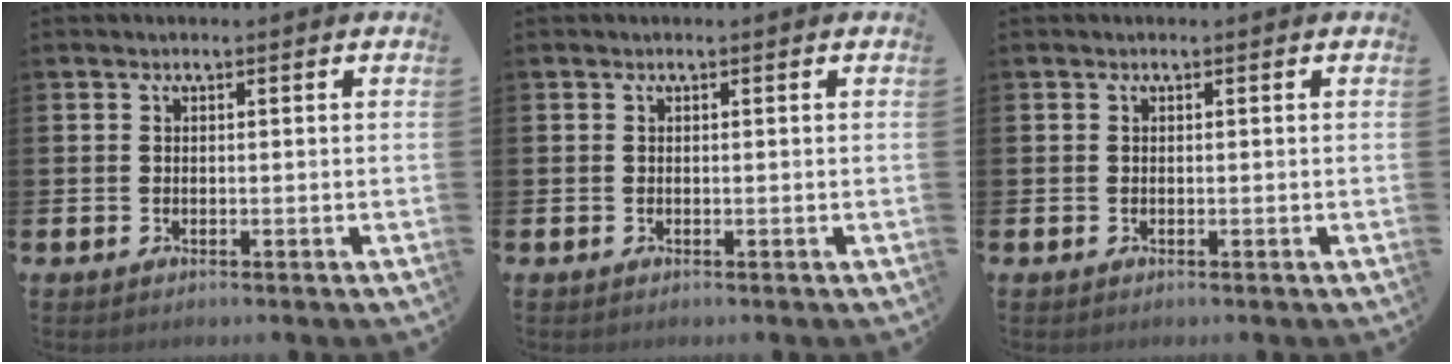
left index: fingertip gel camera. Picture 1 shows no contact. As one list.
[{"total": 0.0}, {"total": 0.0}]